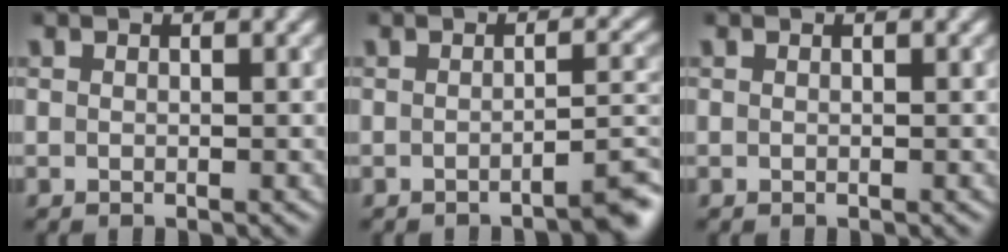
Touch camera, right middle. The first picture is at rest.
{"total": 2.8, "force": [-2.0, 0.5, 1.9], "torque": [-0.012, 0.013, -0.037]}
{"total": 0.0}